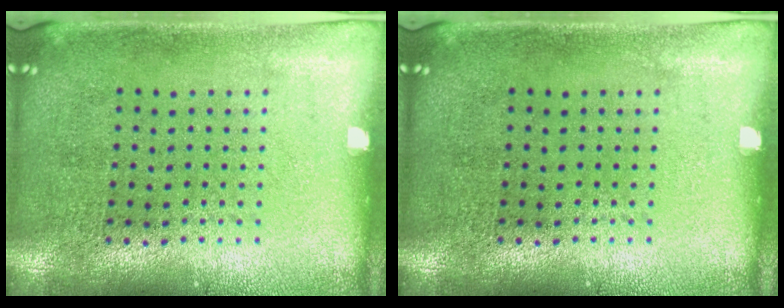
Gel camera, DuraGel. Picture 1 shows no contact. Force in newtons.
{"total": 0.0}